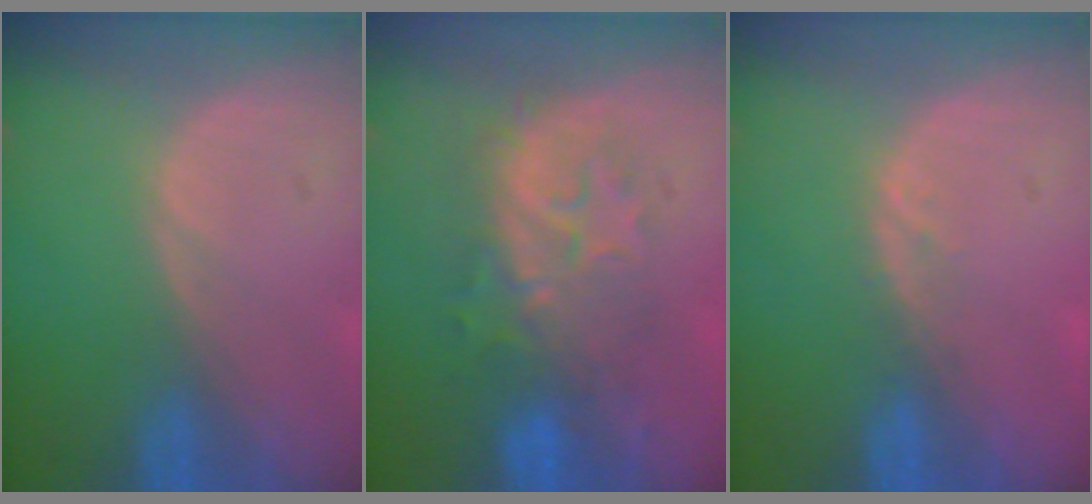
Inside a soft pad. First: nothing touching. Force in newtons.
{"total": 7.9, "press": 7.8, "slide": 1.3}
{"total": 1.3, "press": 1.2, "slide": 0.6}